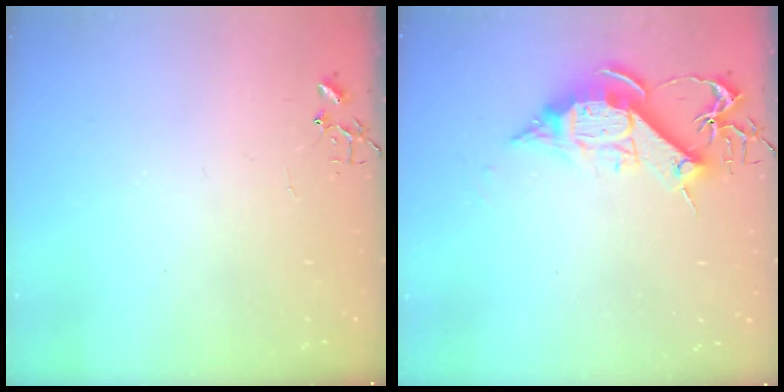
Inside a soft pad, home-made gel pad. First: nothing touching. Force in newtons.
{"total": 11.9, "press": 11.9, "slide": 0.7}